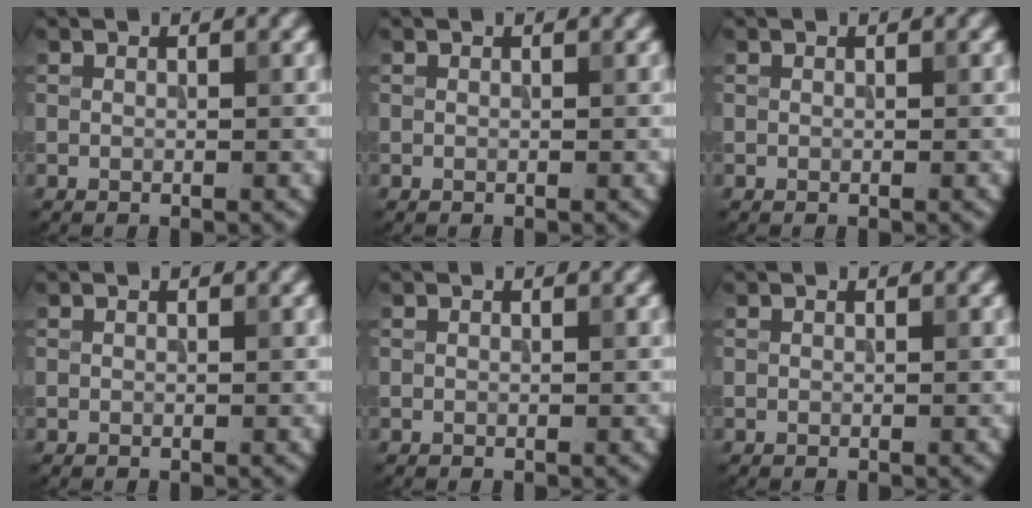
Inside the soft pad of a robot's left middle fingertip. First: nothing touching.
{"total": 0.0}
{"total": 0.0}
{"total": 0.0}
{"total": 0.0}
{"total": 0.0}